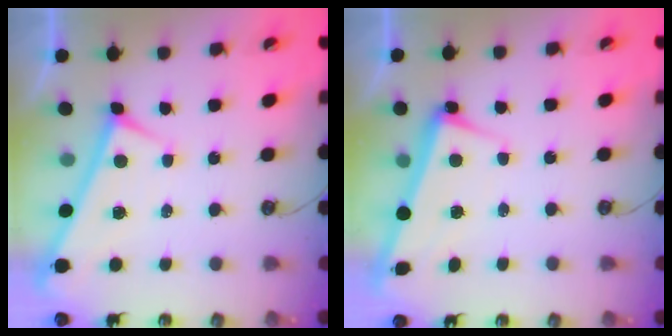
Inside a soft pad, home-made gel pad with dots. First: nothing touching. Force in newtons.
{"total": 2.4, "press": 2.3, "slide": 0.7}